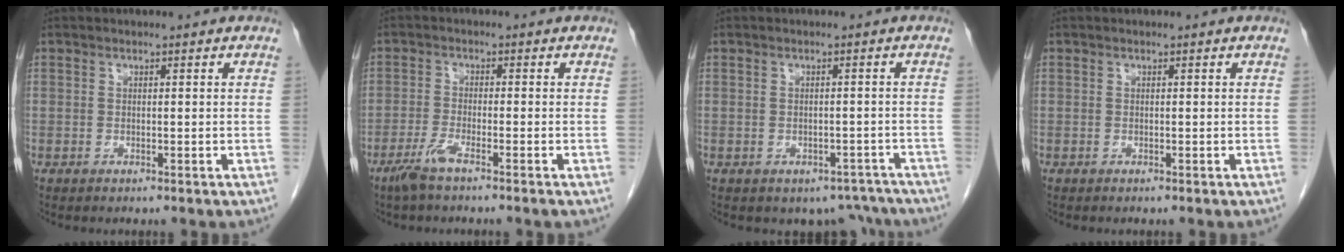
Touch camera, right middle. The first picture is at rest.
{"total": 3.8, "force": [-2.7, -0.2, 2.7], "torque": [-0.063, -0.009, -0.060]}
{"total": 5.5, "force": [-4.4, 3.2, 0.6], "torque": [0.018, 0.015, -0.051]}
{"total": 0.0}